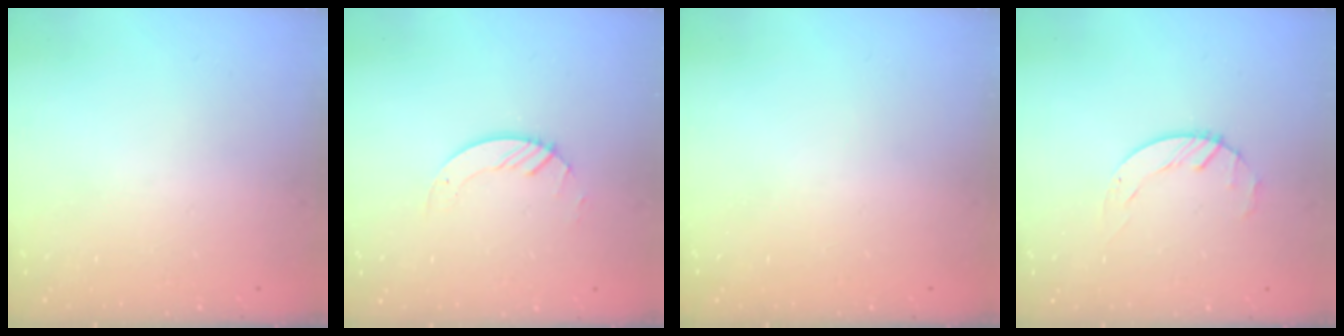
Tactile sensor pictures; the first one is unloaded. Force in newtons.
{"total": 2.6, "press": 2.6, "slide": 0.3}
{"total": 0.0}
{"total": 1.7, "press": 1.7, "slide": 0.3}